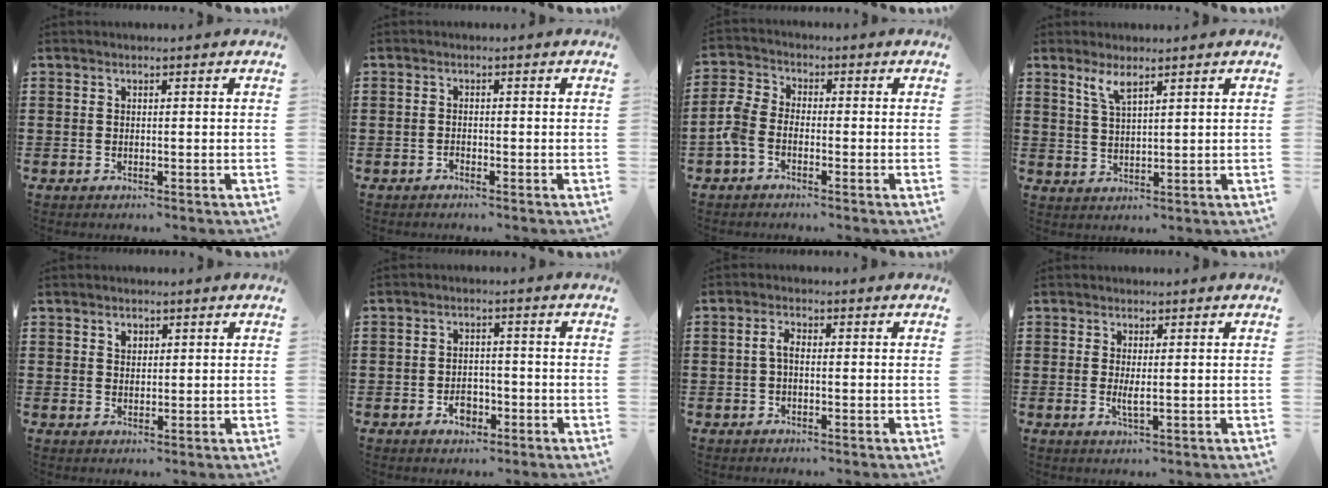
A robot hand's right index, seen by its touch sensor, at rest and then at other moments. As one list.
[{"total": 0.7, "force": [-0.7, 0.2, 0.0], "torque": [-0.002, 0.003, -0.015]}, {"total": 4.1, "force": [-2.6, 2.1, 2.3], "torque": [-0.078, -0.003, -0.063]}, {"total": 3.6, "force": [2.4, 0.8, 2.5], "torque": [-0.055, 0.004, 0.043]}, {"total": 1.5, "force": [0.8, 1.1, 0.6], "torque": [-0.015, 0.005, 0.014]}, {"total": 3.2, "force": [-1.6, 2.1, 1.7], "torque": [-0.026, 0.000, -0.033]}, {"total": 2.2, "force": [-0.4, 0.9, 1.9], "torque": [-0.054, -0.003, -0.013]}, {"total": 2.0, "force": [0.1, 0.2, 2.0], "torque": [-0.036, -0.004, 0.002]}]